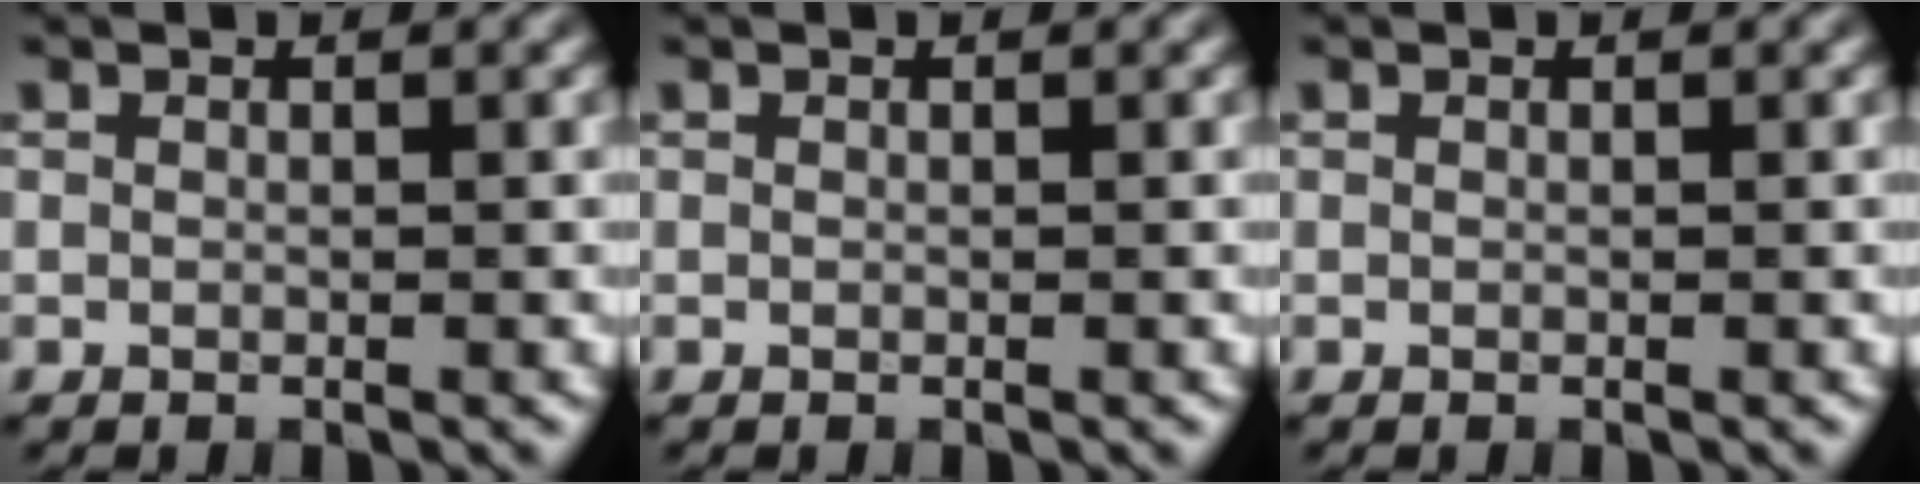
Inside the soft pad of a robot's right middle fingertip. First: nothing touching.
{"total": 0.0}
{"total": 0.0}